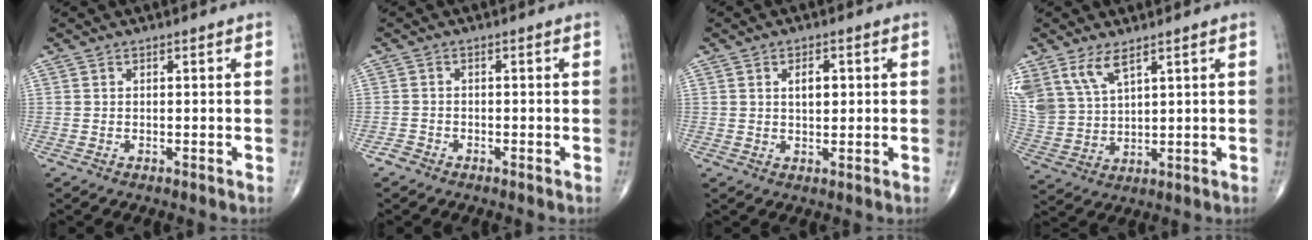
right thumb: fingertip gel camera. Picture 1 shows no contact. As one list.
[{"total": 1.4, "force": [-1.1, 0.8, 0.1], "torque": [-0.002, 0.001, -0.027]}, {"total": 3.5, "force": [0.8, 2.0, 2.8], "torque": [-0.035, -0.002, 0.013]}, {"total": 9.7, "force": [6.2, 4.6, 5.9], "torque": [-0.120, -0.017, 0.141]}]